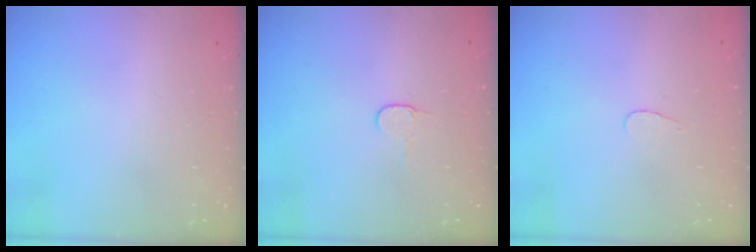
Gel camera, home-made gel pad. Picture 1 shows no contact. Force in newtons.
{"total": 3.8, "press": 3.8, "slide": 0.4}
{"total": 2.8, "press": 2.8, "slide": 0.3}